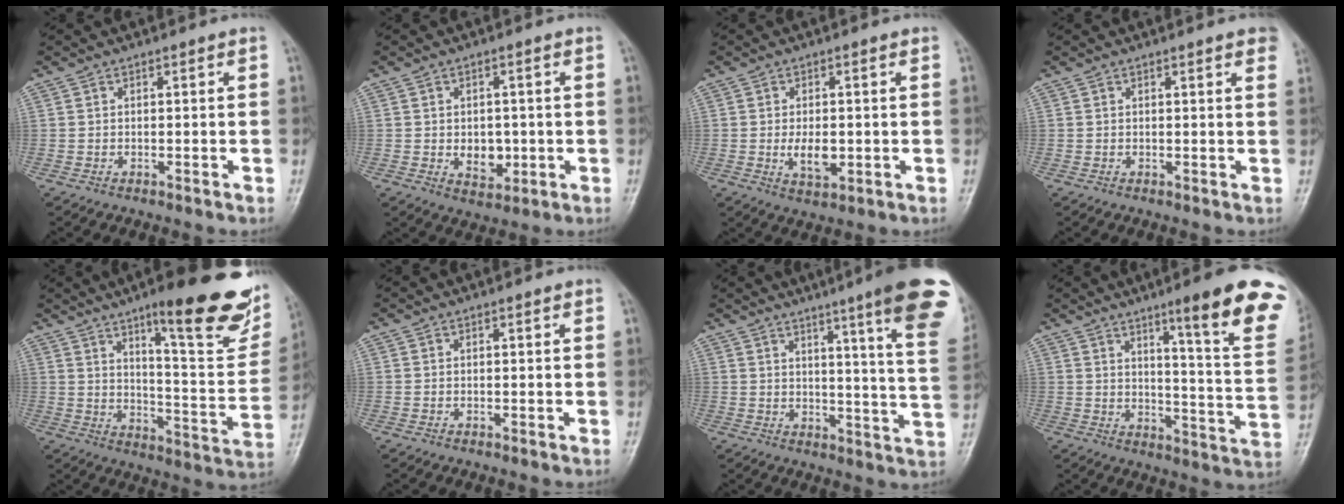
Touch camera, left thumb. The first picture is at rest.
{"total": 5.3, "force": [-0.5, 3.9, 3.6], "torque": [-0.033, -0.004, 0.002]}
{"total": 4.9, "force": [-0.5, 2.7, 4.1], "torque": [-0.067, -0.008, -0.003]}
{"total": 3.4, "force": [2.4, 0.6, 2.4], "torque": [-0.021, 0.000, 0.020]}
{"total": 25.6, "force": [14.8, 6.8, 19.8], "torque": [-0.224, -0.058, 0.206]}
{"total": 0.0}
{"total": 19.5, "force": [11.4, 1.2, 15.8], "torque": [-0.183, -0.056, 0.131]}
{"total": 19.4, "force": [11.0, 2.2, 15.7], "torque": [-0.177, -0.059, 0.146]}